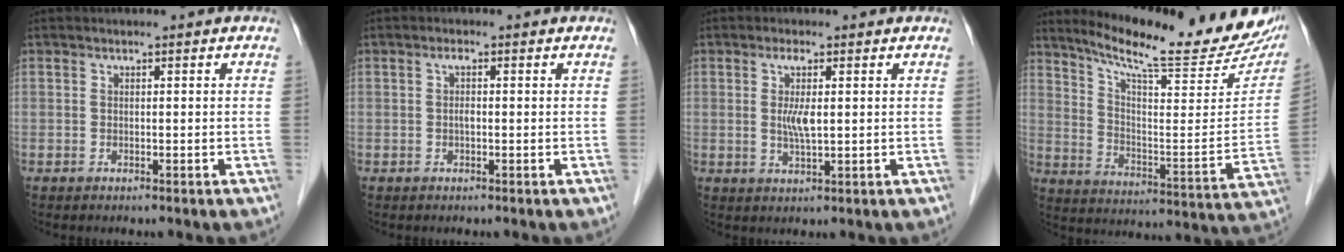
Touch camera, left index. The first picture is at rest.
{"total": 1.1, "force": [-0.1, 0.4, 1.0], "torque": [-0.020, 0.003, -0.002]}
{"total": 3.6, "force": [0.5, 0.6, 3.6], "torque": [-0.072, -0.001, 0.011]}
{"total": 22.2, "force": [19.8, 1.9, 10.0], "torque": [-0.157, -0.070, 0.269]}